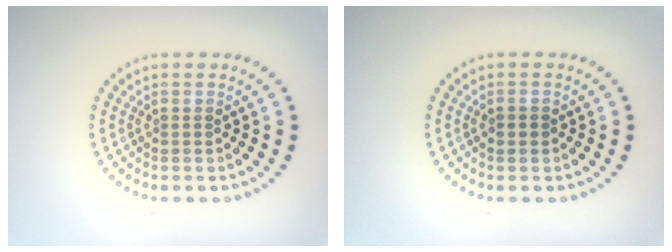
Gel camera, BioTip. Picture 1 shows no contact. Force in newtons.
{"total": 1.3, "press": 1.3, "slide": 0.2}